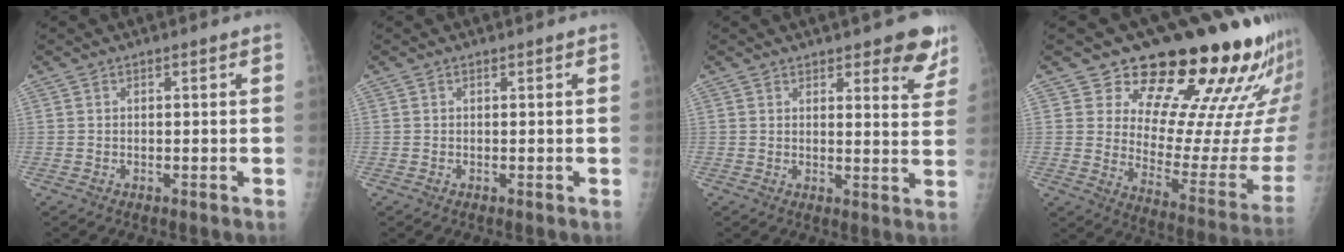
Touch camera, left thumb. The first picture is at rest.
{"total": 0.0}
{"total": 7.4, "force": [5.2, 2.8, 4.4], "torque": [-0.018, -0.032, 0.060]}
{"total": 23.6, "force": [17.9, 8.5, 12.9], "torque": [-0.134, -0.126, 0.236]}